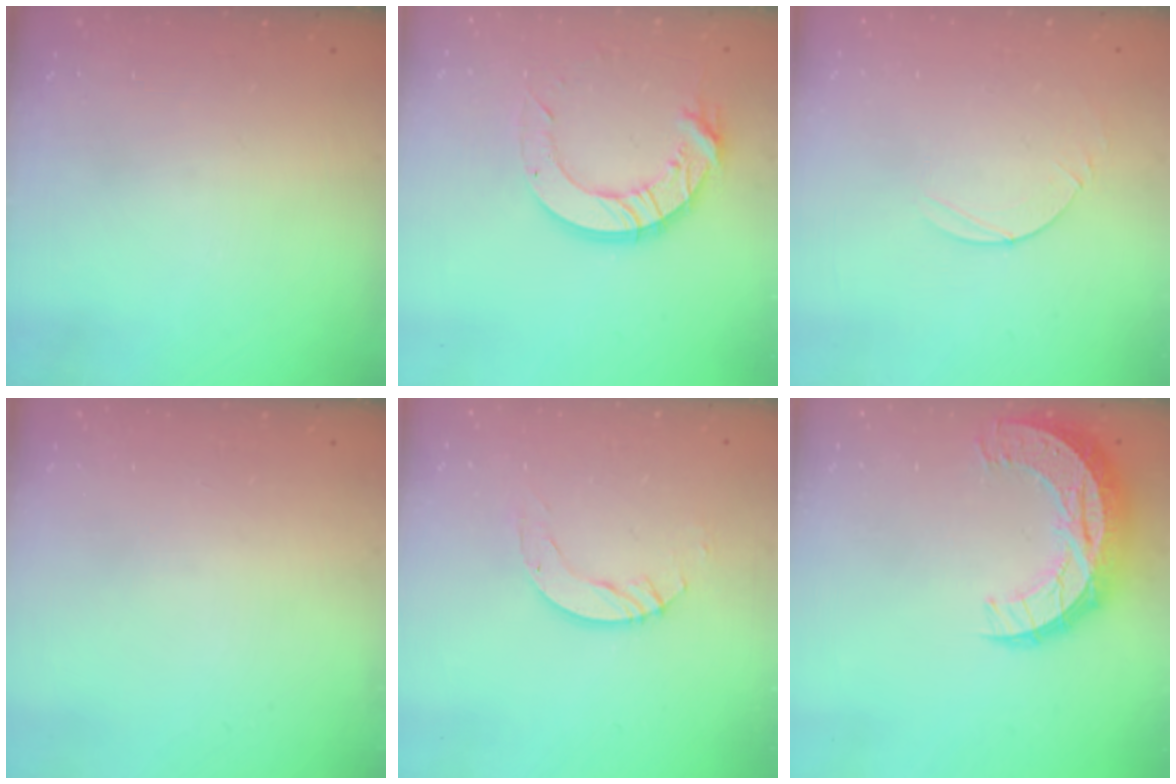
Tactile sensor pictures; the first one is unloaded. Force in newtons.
{"total": 11.6, "press": 11.6, "slide": 1.2}
{"total": 4.9, "press": 4.9, "slide": 0.4}
{"total": 0.0}
{"total": 5.6, "press": 5.5, "slide": 0.5}
{"total": 13.7, "press": 13.7, "slide": 0.9}